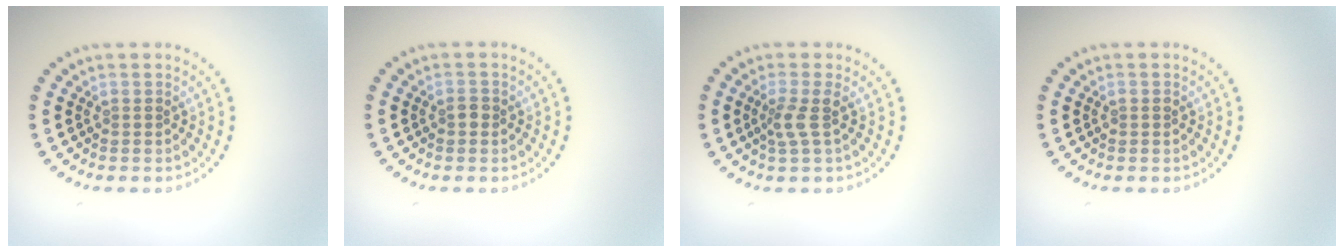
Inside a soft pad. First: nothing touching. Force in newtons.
{"total": 0.9, "press": 0.9, "slide": 0.0}
{"total": 1.9, "press": 1.5, "slide": 1.3}
{"total": 0.7, "press": 0.7, "slide": 0.1}